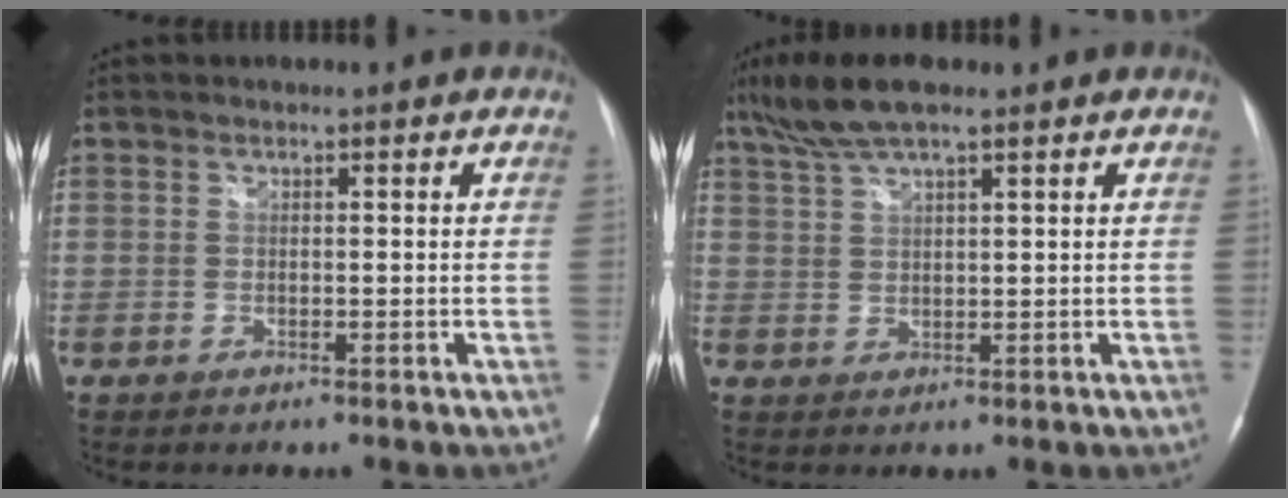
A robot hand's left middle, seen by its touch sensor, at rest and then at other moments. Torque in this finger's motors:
{"motor_torque": [0.62, -0.50, 0.04, 0.05]}